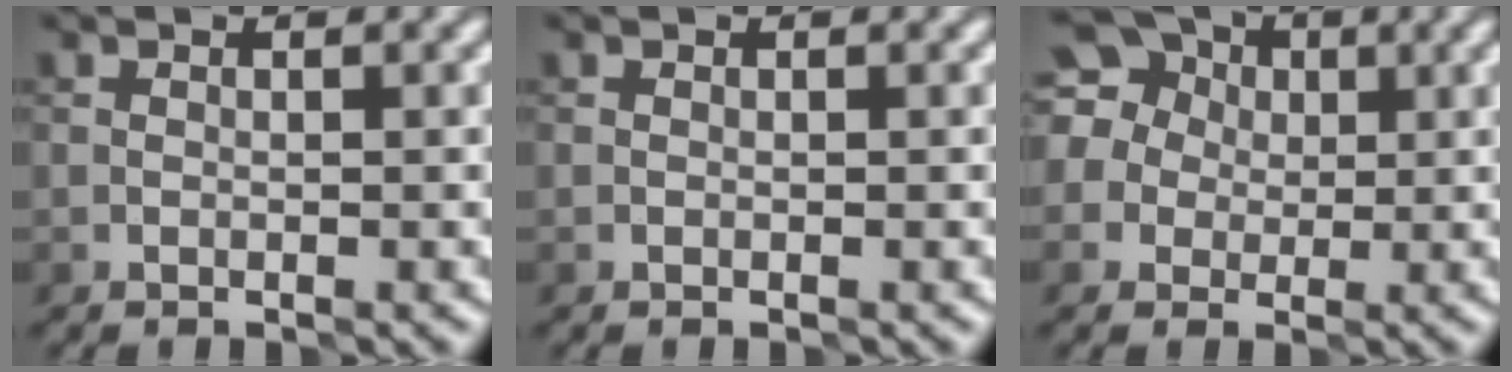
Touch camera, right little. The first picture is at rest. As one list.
[{"total": 0.0}, {"total": 9.2, "force": [3.2, 7.8, 3.5], "torque": [-0.085, 0.051, 0.030]}]